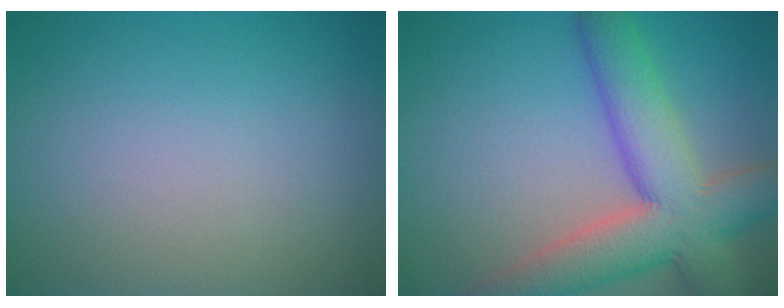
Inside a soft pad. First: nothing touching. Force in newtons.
{"total": 9.2, "press": 9.2, "slide": 0.5}